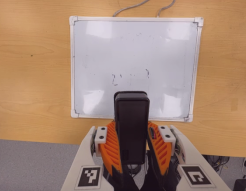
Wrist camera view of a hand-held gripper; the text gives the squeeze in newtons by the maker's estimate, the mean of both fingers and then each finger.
{"total": 8.7, "left": 7.2, "right": 10.2}